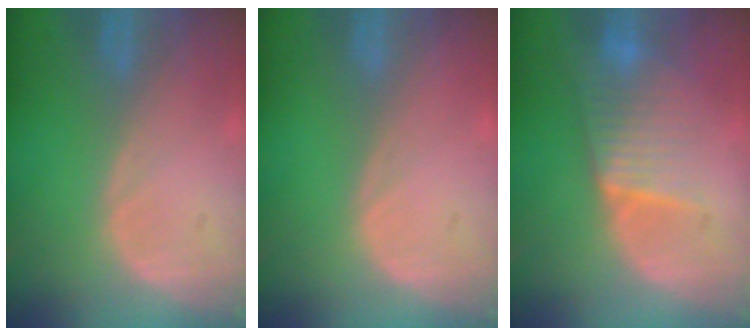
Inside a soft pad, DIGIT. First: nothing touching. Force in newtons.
{"total": 0.0}
{"total": 6.3, "press": 6.2, "slide": 0.8}